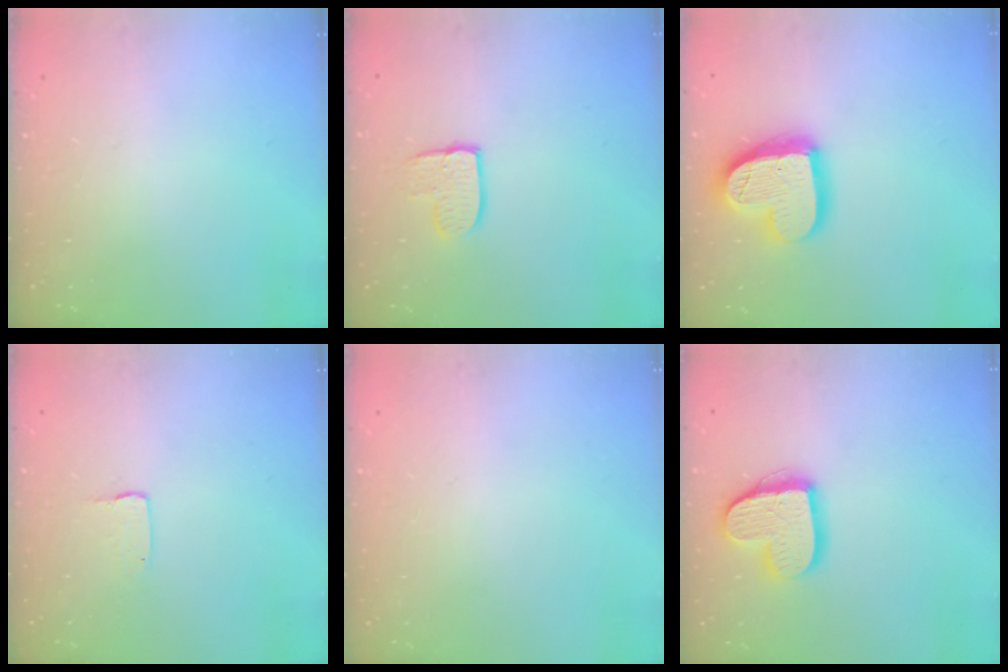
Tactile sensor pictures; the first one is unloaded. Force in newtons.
{"total": 7.0, "press": 7.0, "slide": 0.4}
{"total": 17.8, "press": 17.8, "slide": 1.4}
{"total": 2.0, "press": 2.0, "slide": 0.2}
{"total": 0.0}
{"total": 14.1, "press": 14.0, "slide": 1.0}